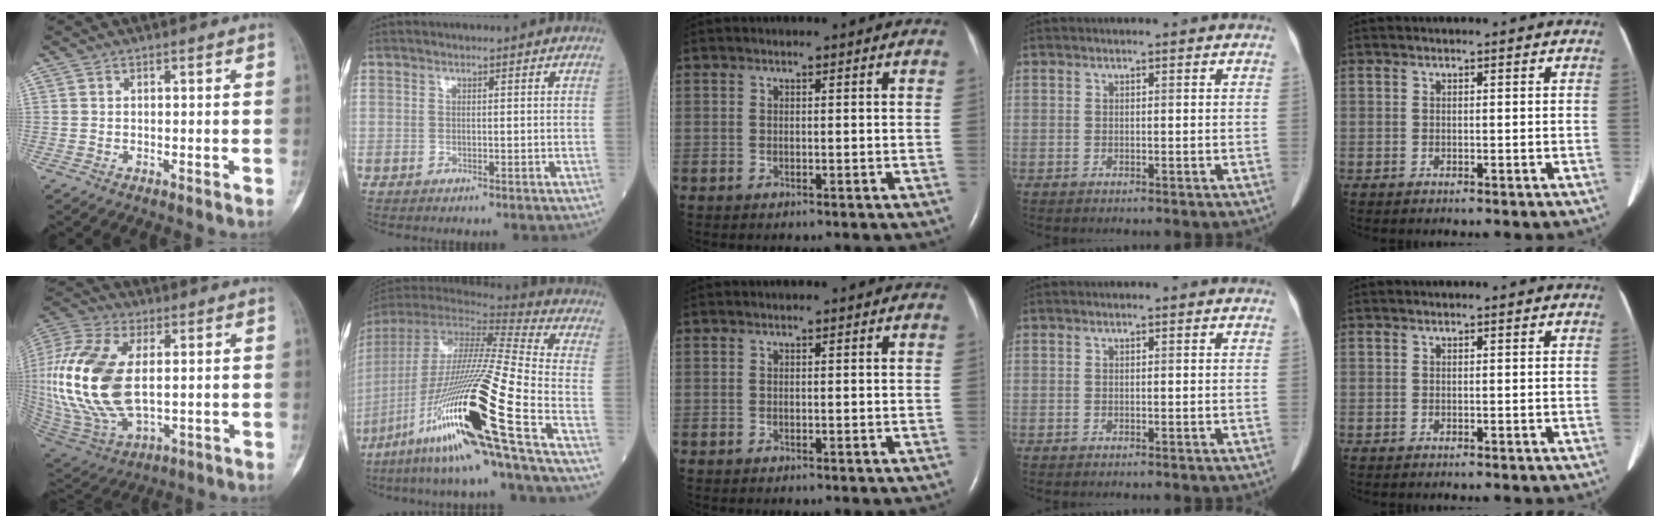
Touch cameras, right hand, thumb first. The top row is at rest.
{"thumb": {"total": 22.5, "force": [1.5, 12.3, 18.8], "torque": [-0.412, -0.010, 0.036]}, "index": {"total": 29.3, "force": [-13.0, -0.1, 26.3], "torque": [-0.510, -0.067, -0.248]}}